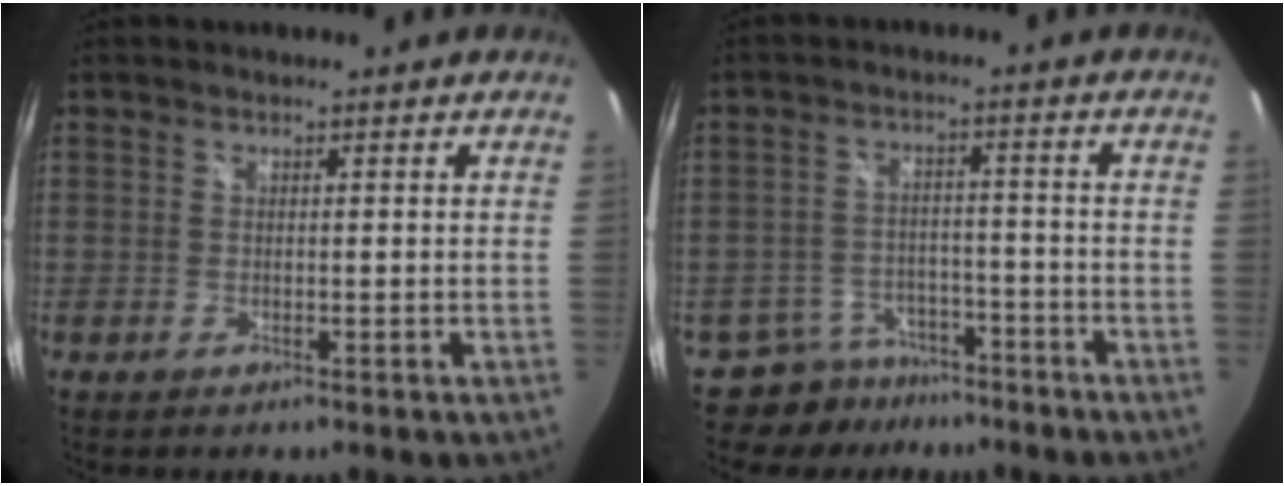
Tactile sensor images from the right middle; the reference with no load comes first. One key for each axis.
{"total": 7.8, "fx": -6.5, "fy": 4.4, "fz": 0.4, "tx": -0.022, "ty": 0.016, "tz": -0.093}